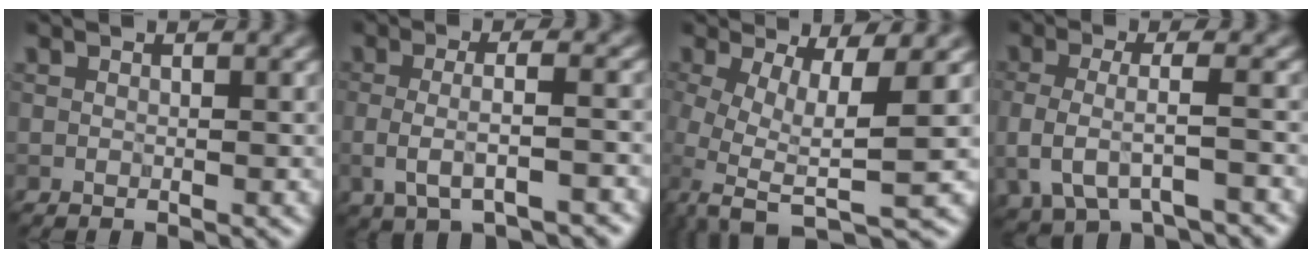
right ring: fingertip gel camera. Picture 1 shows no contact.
{"total": 4.5, "force": [-0.8, 1.6, 4.2], "torque": [-0.077, -0.005, -0.014]}
{"total": 8.1, "force": [-1.7, 2.4, 7.5], "torque": [-0.137, -0.006, -0.035]}
{"total": 4.5, "force": [-1.2, 1.9, 3.9], "torque": [-0.084, -0.012, -0.018]}